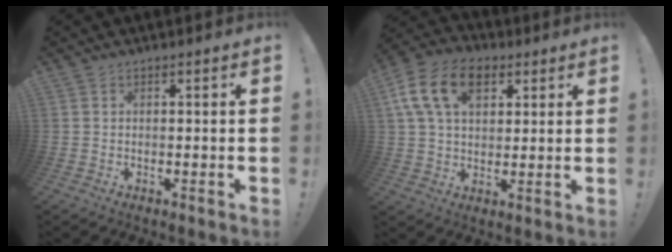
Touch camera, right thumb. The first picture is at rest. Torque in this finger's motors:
{"motor_torque": [1.68, 1.93, 0.39, -0.07, 0.10]}